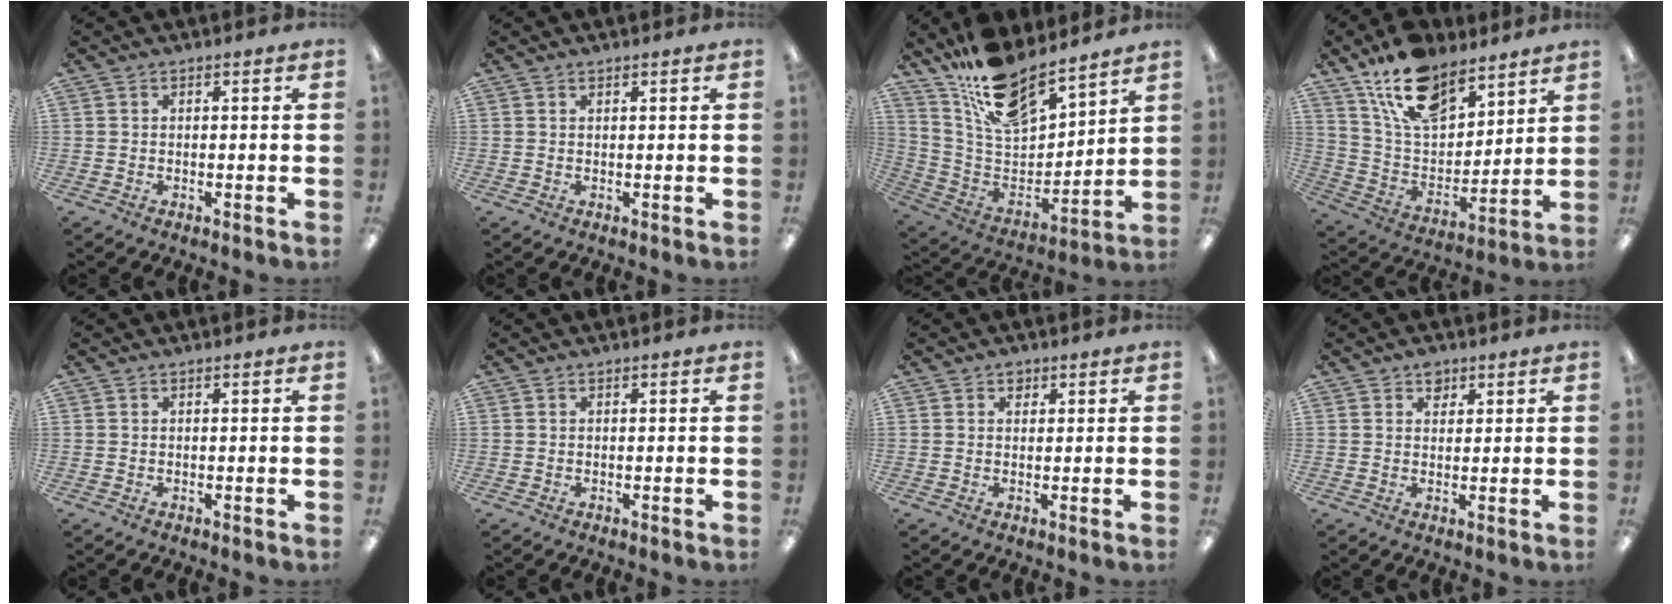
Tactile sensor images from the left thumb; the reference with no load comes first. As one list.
[{"total": 0.6, "force": [0.6, 0.1, 0.1], "torque": [-0.002, 0.001, 0.011]}, {"total": 17.7, "force": [15.0, 6.4, 7.0], "torque": [-0.146, -0.104, 0.271]}, {"total": 16.6, "force": [11.6, 8.6, 8.2], "torque": [-0.157, -0.056, 0.216]}, {"total": 0.0}, {"total": 0.0}, {"total": 1.7, "force": [1.2, 1.2, 0.5], "torque": [0.005, -0.006, 0.018]}, {"total": 3.1, "force": [2.1, 2.0, 1.0], "torque": [0.002, -0.009, 0.034]}]